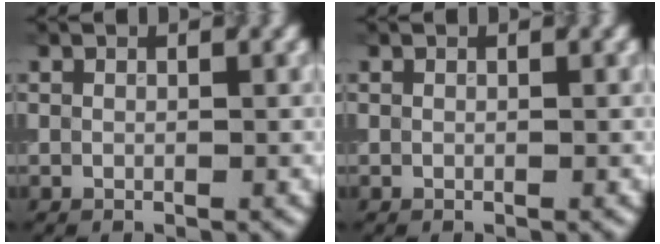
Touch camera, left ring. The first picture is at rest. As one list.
[{"total": 0.0}]